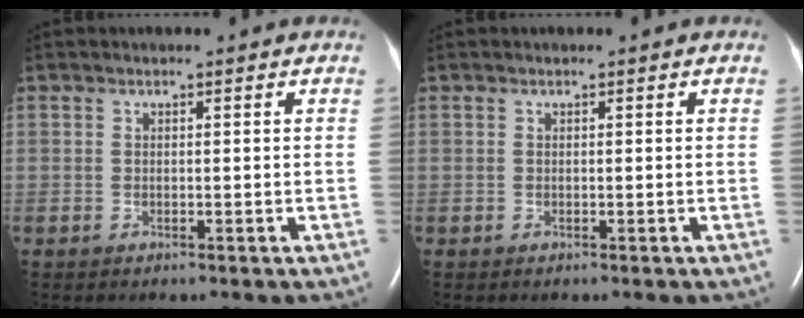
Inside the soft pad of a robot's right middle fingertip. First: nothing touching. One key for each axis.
{"total": 0.0}